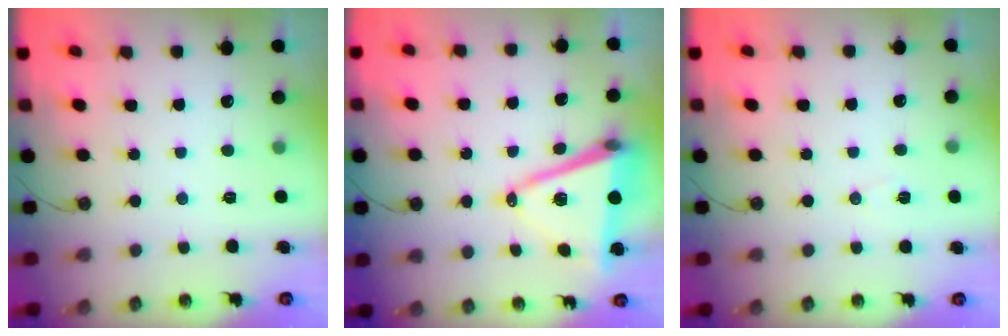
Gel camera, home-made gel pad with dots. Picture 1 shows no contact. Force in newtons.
{"total": 13.0, "press": 12.4, "slide": 4.1}
{"total": 6.9, "press": 5.2, "slide": 4.5}